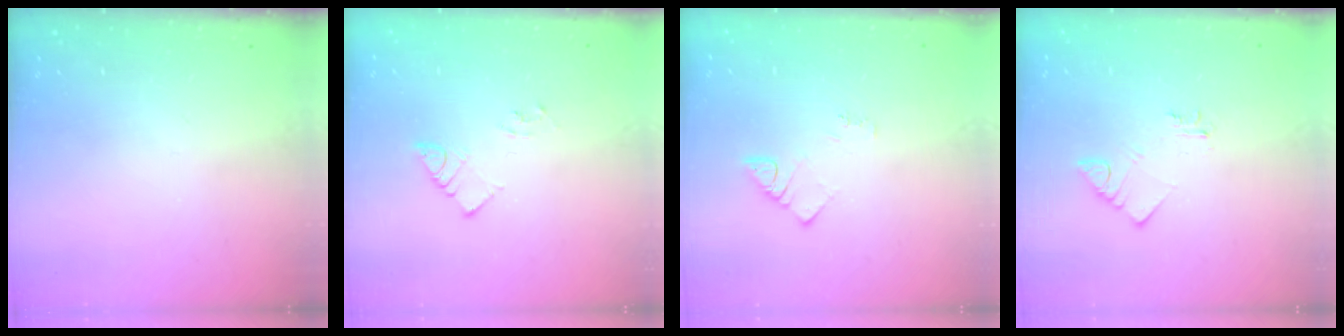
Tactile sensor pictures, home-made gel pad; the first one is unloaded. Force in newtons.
{"total": 4.0, "press": 3.9, "slide": 0.5}
{"total": 3.0, "press": 3.0, "slide": 0.6}
{"total": 3.3, "press": 3.2, "slide": 0.4}